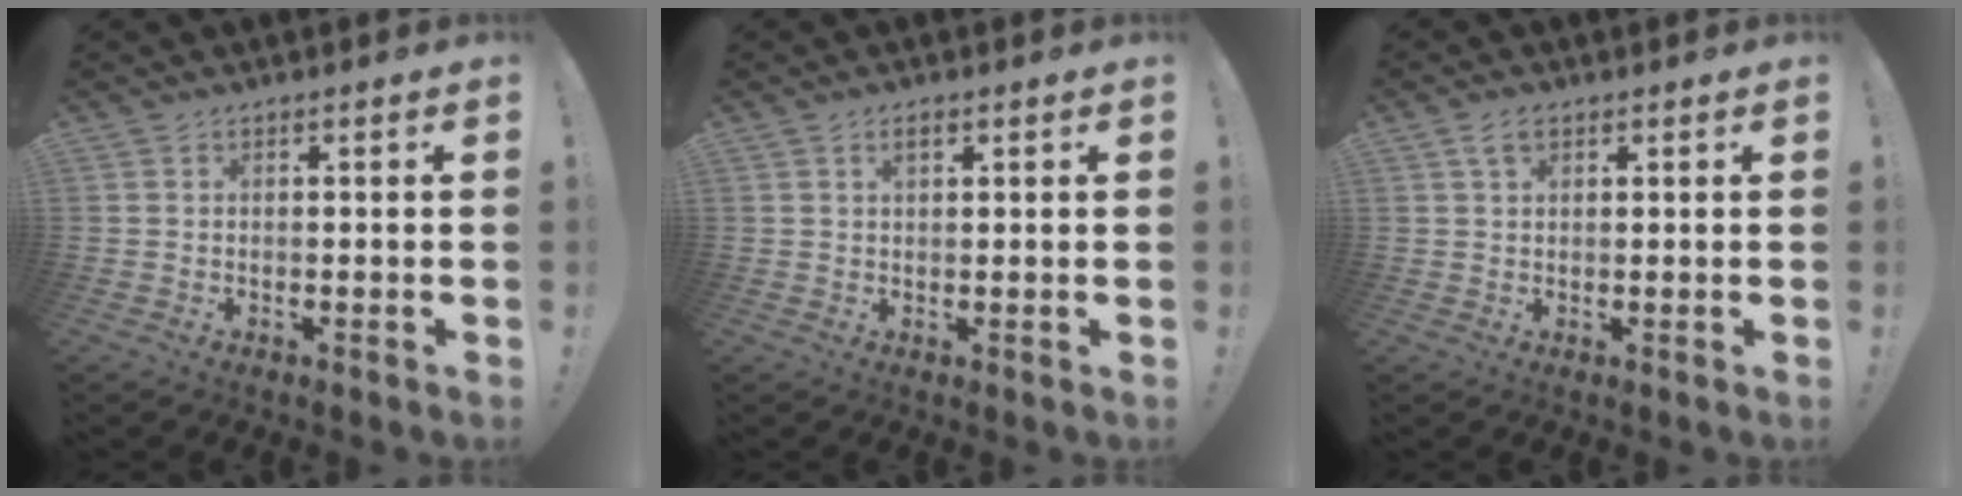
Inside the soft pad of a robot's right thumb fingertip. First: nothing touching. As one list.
[{"total": 2.0, "force": [0.9, 0.9, 1.5], "torque": [-0.022, 0.000, 0.014]}, {"total": 3.5, "force": [1.9, 2.1, 2.1], "torque": [-0.031, -0.001, 0.033]}]